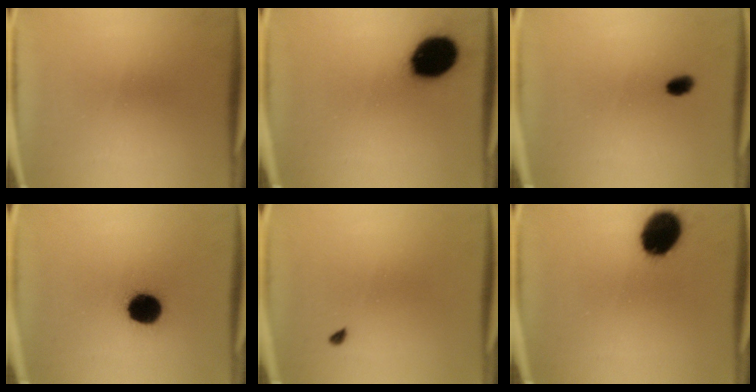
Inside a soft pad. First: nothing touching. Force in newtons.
{"total": 16.1}
{"total": 2.5}
{"total": 10.7}
{"total": 0.8}
{"total": 14.0}